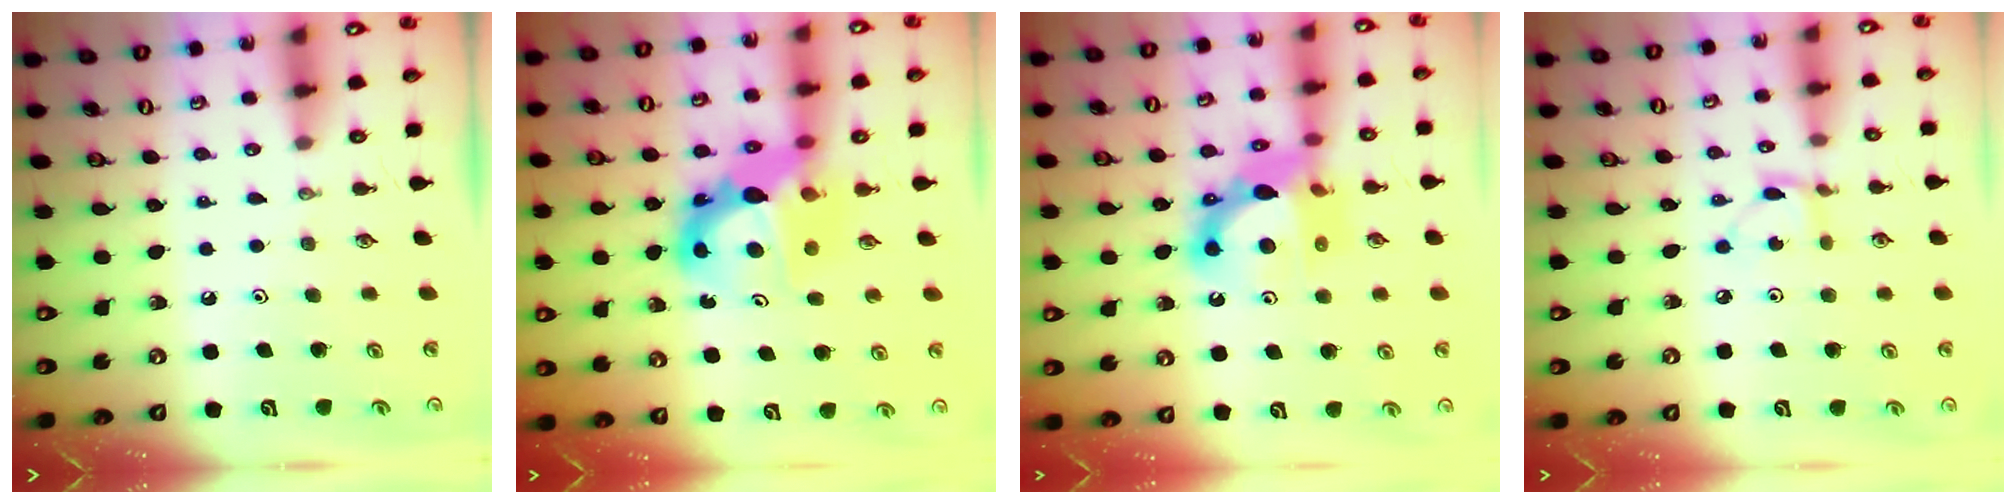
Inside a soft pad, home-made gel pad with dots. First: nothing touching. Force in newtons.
{"total": 12.7, "press": 12.6, "slide": 1.2}
{"total": 14.1, "press": 14.1, "slide": 1.1}
{"total": 2.7, "press": 2.7, "slide": 0.2}